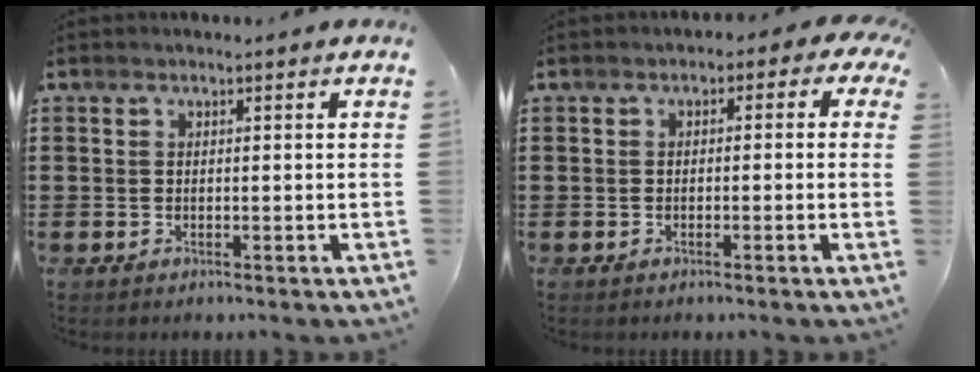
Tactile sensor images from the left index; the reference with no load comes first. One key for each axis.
{"total": 1.4, "fx": -1.1, "fy": 0.7, "fz": 0.5, "tx": -0.015, "ty": 0.007, "tz": -0.025}